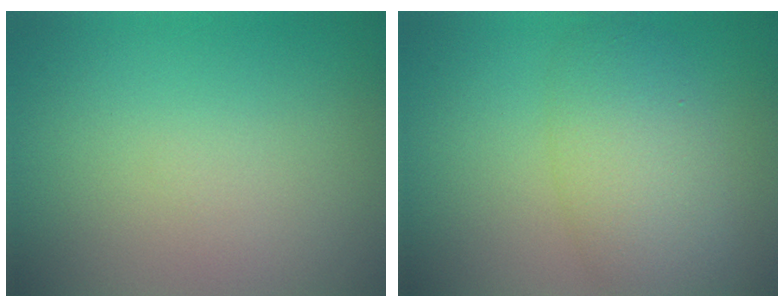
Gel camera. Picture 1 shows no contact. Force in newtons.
{"total": 5.6, "press": 5.6, "slide": 0.1}